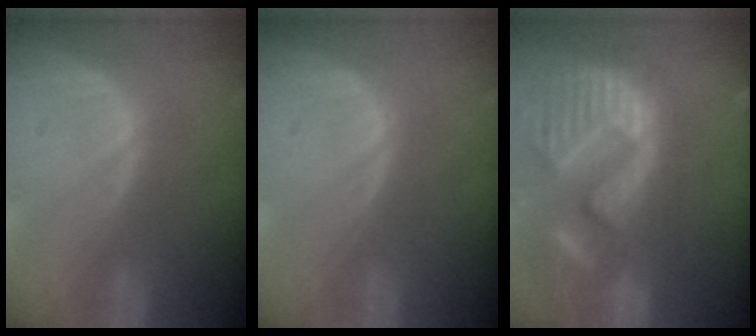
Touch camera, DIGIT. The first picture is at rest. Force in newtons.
{"total": 0.0}
{"total": 15.1, "press": 12.7, "slide": 8.2}